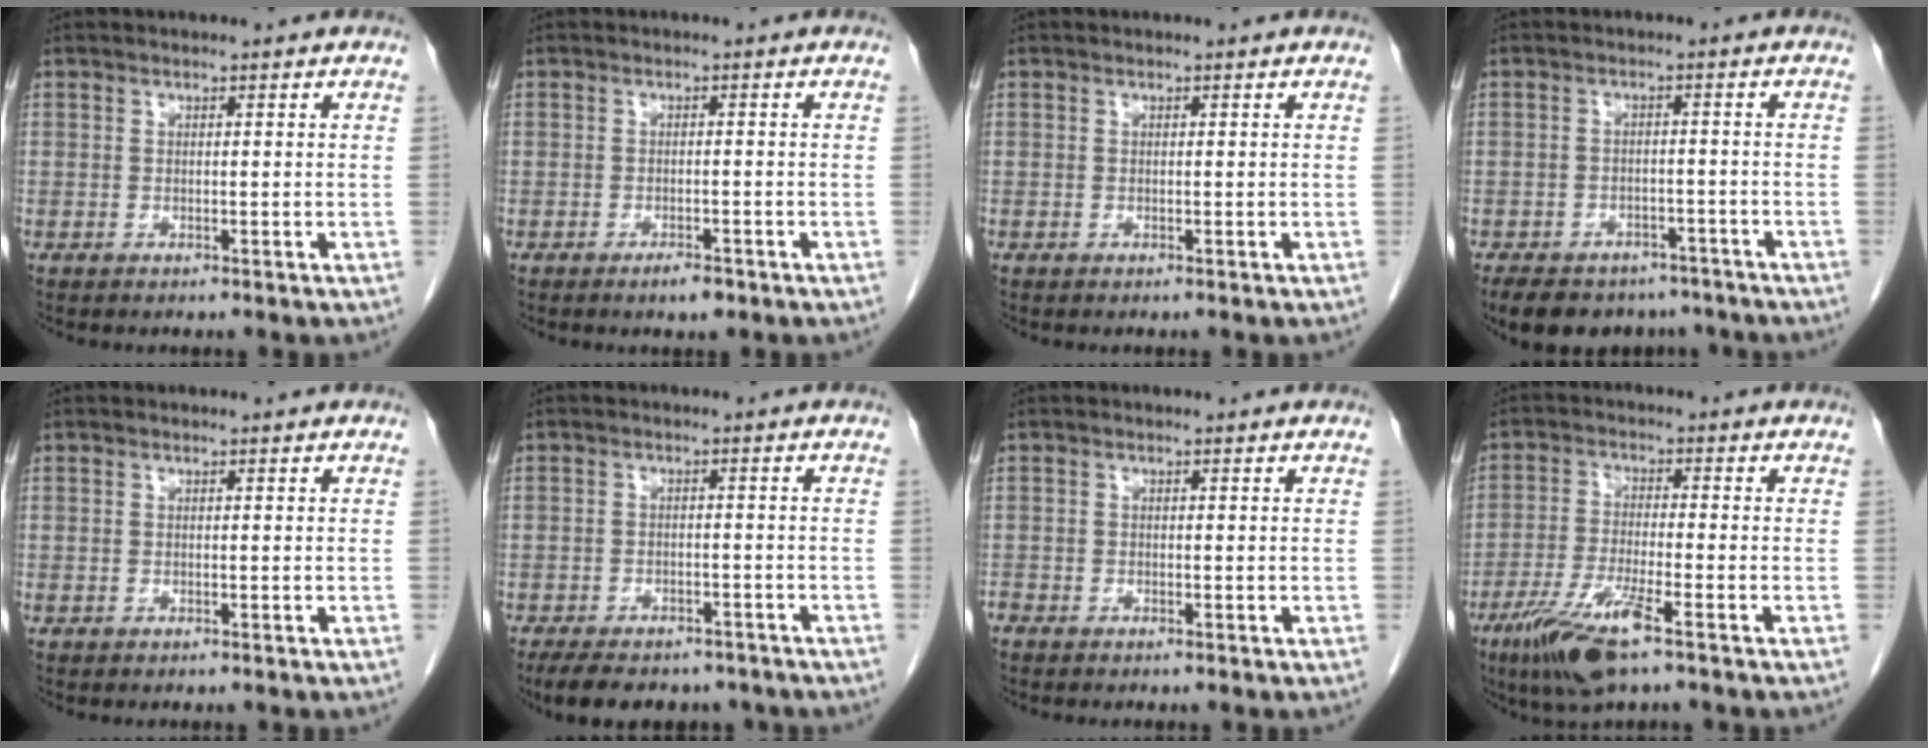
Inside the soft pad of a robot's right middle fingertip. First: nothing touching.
{"total": 2.1, "force": [-1.5, 0.7, 1.4], "torque": [-0.025, -0.002, -0.020]}
{"total": 0.0}
{"total": 13.0, "force": [-10.2, 6.8, 4.3], "torque": [-0.084, -0.003, -0.127]}
{"total": 0.0}
{"total": 12.1, "force": [-9.7, 5.3, 5.0], "torque": [-0.092, -0.002, -0.126]}
{"total": 1.0, "force": [-0.9, 0.4, 0.3], "torque": [-0.009, -0.001, -0.018]}
{"total": 9.0, "force": [-5.4, 0.8, 7.2], "torque": [-0.147, -0.022, -0.099]}